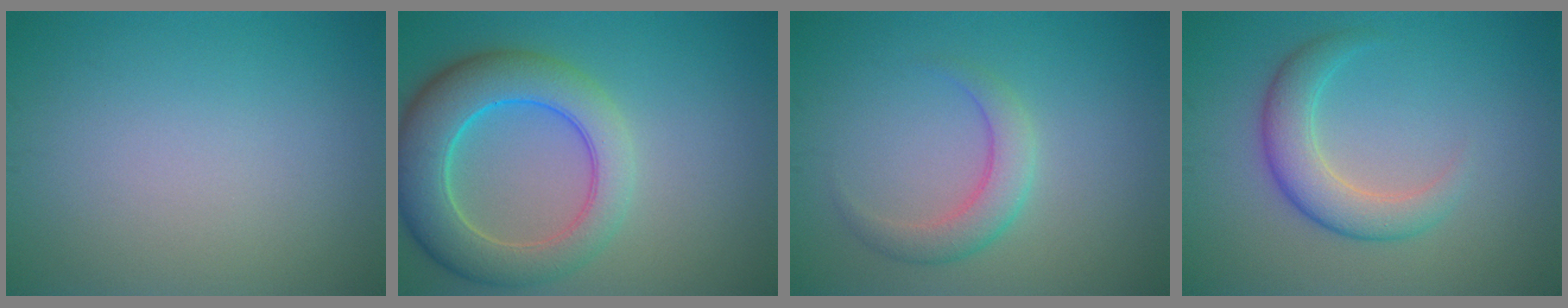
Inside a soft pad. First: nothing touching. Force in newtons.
{"total": 7.2, "press": 7.2, "slide": 0.6}
{"total": 2.8, "press": 2.8, "slide": 0.1}
{"total": 4.0, "press": 4.0, "slide": 0.1}